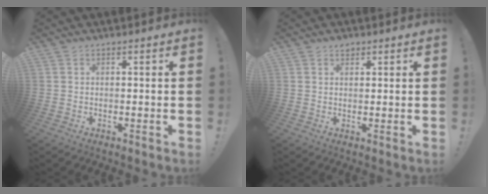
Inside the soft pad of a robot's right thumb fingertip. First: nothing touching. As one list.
[{"total": 1.7, "force": [1.3, 1.0, 0.3], "torque": [0.008, -0.009, 0.023]}]